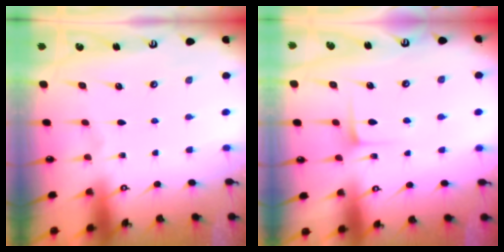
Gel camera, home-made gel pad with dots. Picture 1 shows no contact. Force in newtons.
{"total": 4.9, "press": 4.9, "slide": 0.6}